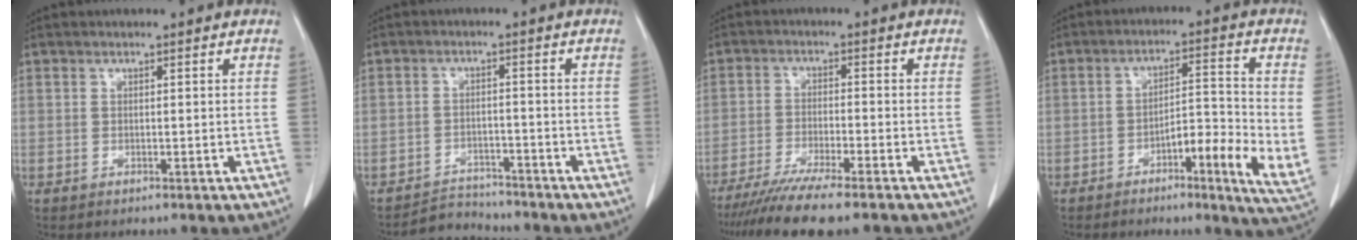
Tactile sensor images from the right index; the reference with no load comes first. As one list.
[{"total": 4.1, "force": [-3.8, 0.8, -1.1], "torque": [0.018, 0.000, -0.064]}, {"total": 10.0, "force": [-8.3, -0.3, 5.6], "torque": [-0.084, -0.028, -0.136]}, {"total": 8.3, "force": [-1.9, -0.2, 8.1], "torque": [-0.136, -0.008, -0.035]}]